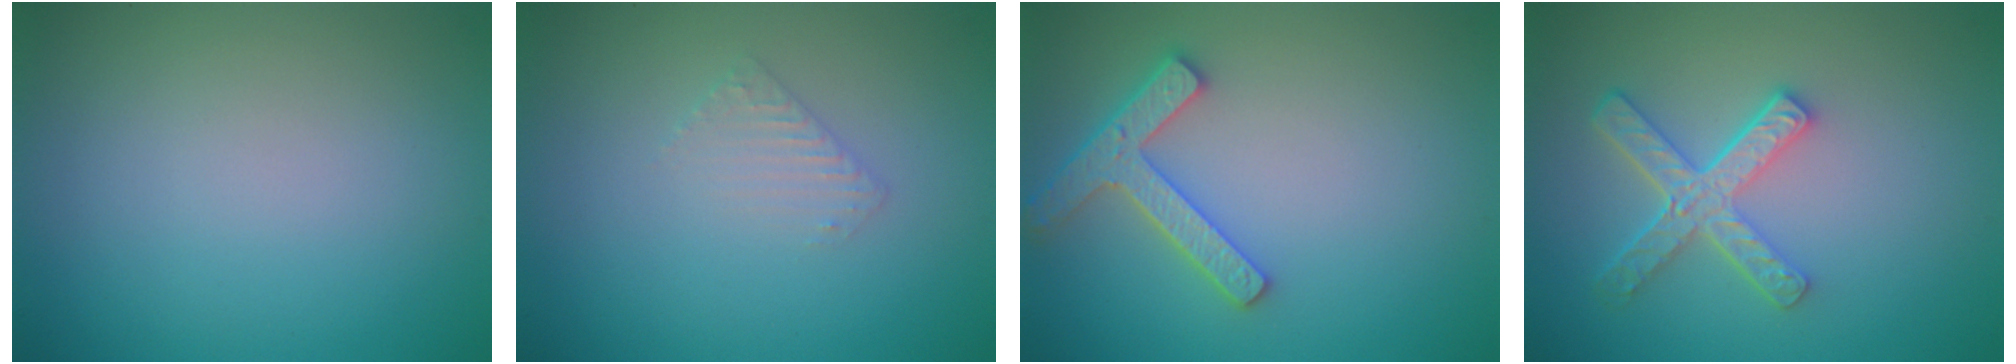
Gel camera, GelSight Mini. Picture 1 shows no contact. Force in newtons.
{"total": 1.3, "press": 1.3, "slide": 0.3}
{"total": 3.9, "press": 3.6, "slide": 1.5}
{"total": 4.5, "press": 3.3, "slide": 3.0}